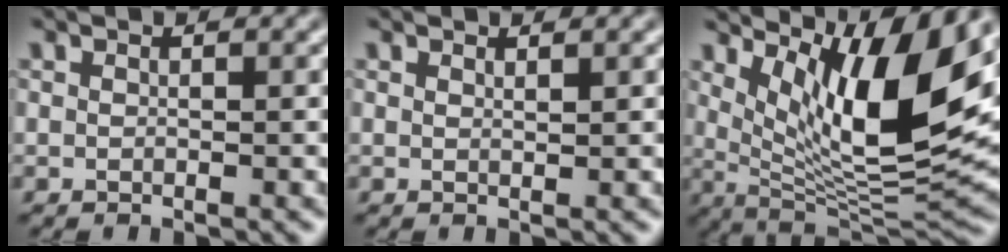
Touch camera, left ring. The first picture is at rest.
{"total": 0.6, "force": [0.5, 0.0, 0.2], "torque": [-0.001, -0.001, 0.010]}
{"total": 11.1, "force": [4.6, 3.0, 9.6], "torque": [-0.150, -0.020, 0.092]}